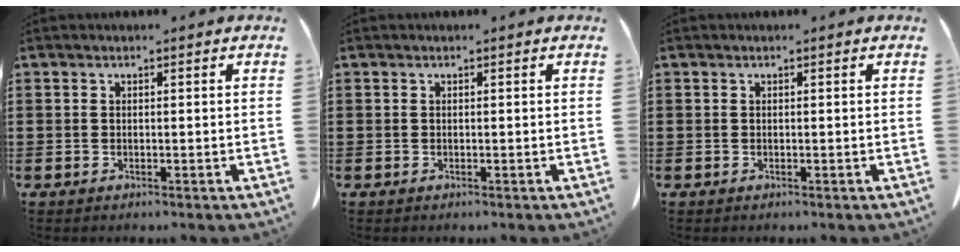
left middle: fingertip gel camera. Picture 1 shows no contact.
{"total": 0.0}
{"total": 0.0}